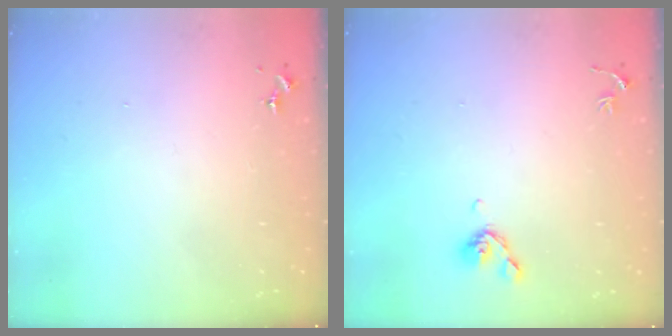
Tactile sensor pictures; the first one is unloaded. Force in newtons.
{"total": 6.4, "press": 6.3, "slide": 1.3}